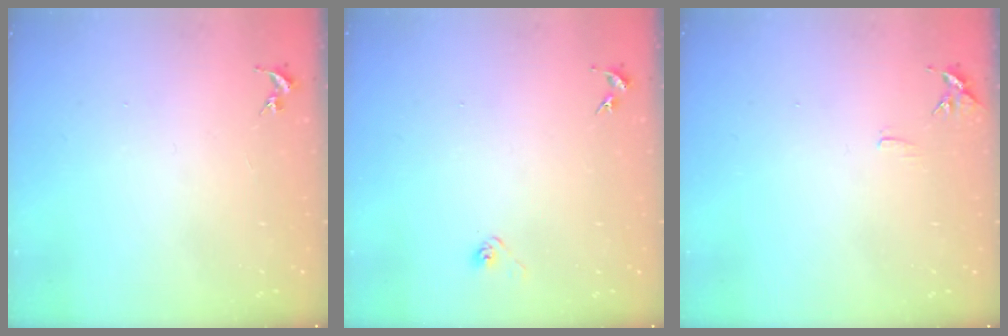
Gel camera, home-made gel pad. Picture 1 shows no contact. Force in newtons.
{"total": 4.0, "press": 4.0, "slide": 0.8}
{"total": 6.8, "press": 6.7, "slide": 0.7}